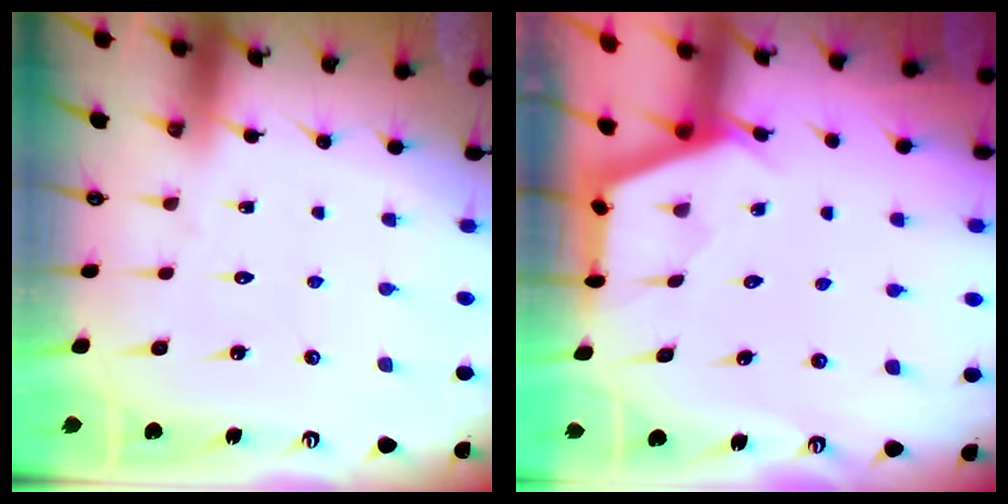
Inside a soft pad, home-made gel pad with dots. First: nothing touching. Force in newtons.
{"total": 2.9, "press": 2.9, "slide": 0.3}